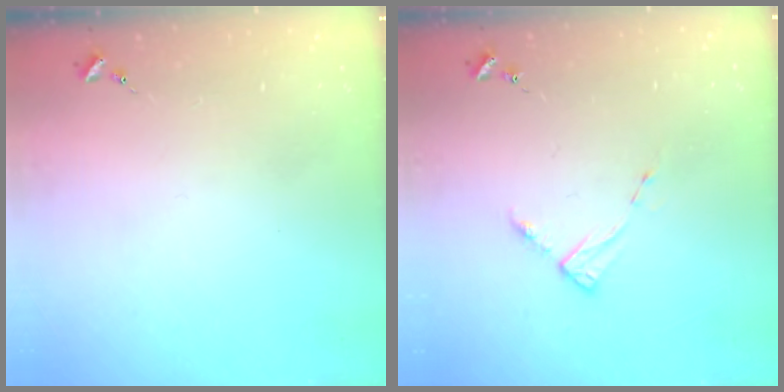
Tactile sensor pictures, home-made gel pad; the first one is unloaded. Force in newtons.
{"total": 2.8, "press": 2.8, "slide": 0.4}